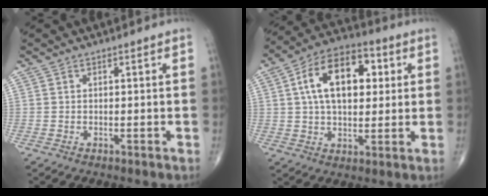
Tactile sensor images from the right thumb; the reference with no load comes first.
{"total": 16.2, "force": [3.7, 9.4, 12.6], "torque": [-0.182, 0.013, 0.055]}